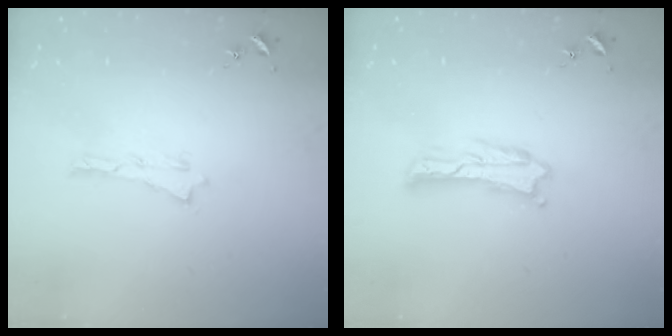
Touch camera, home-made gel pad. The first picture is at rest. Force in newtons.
{"total": 1.0, "press": 1.0, "slide": 0.2}